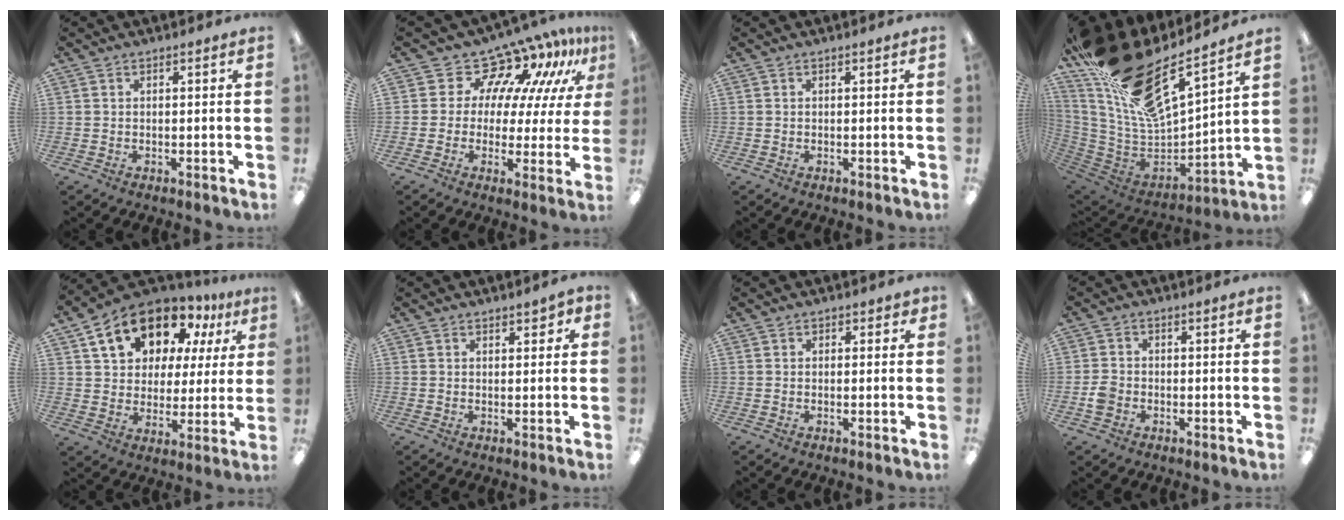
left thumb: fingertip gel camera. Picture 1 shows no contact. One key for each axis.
{"total": 12.6, "fx": 10.4, "fy": 6.0, "fz": 3.6, "tx": -0.081, "ty": -0.093, "tz": 0.182}
{"total": 0.0}
{"total": 24.0, "fx": 17.0, "fy": 7.3, "fz": 15.3, "tx": -0.272, "ty": -0.113, "tz": 0.295}
{"total": 16.0, "fx": 10.4, "fy": 10.0, "fz": 6.9, "tx": -0.124, "ty": -0.052, "tz": 0.190}
{"total": 1.8, "fx": 1.3, "fy": 1.0, "fz": 0.8, "tx": 0.000, "ty": -0.004, "tz": 0.019}
{"total": 0.9, "fx": 0.3, "fy": 0.8, "fz": 0.3, "tx": 0.003, "ty": 0.000, "tz": 0.004}
{"total": 3.0, "fx": -1.2, "fy": 2.2, "fz": 1.6, "tx": -0.026, "ty": 0.008, "tz": -0.022}